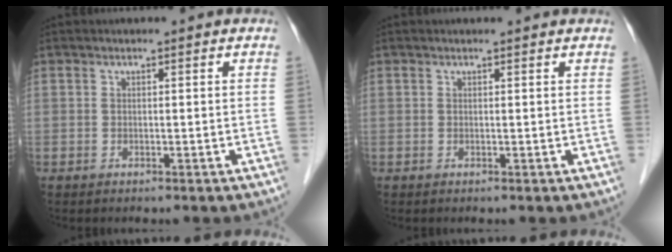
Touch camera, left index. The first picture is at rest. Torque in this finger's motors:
{"motor_torque": [0.02, -0.08, -0.10, -0.01]}